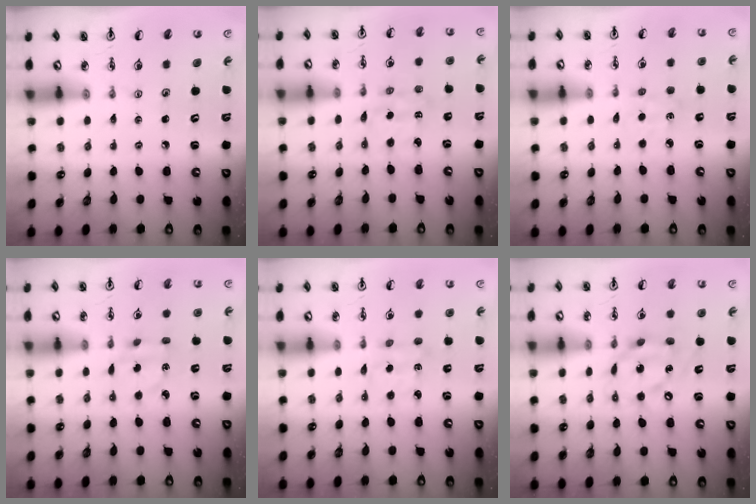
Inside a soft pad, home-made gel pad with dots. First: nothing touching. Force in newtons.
{"total": 1.9, "press": 1.8, "slide": 0.6}
{"total": 3.9, "press": 3.9, "slide": 0.5}
{"total": 3.8, "press": 3.7, "slide": 0.8}
{"total": 3.0, "press": 2.9, "slide": 0.6}
{"total": 14.0, "press": 13.9, "slide": 1.4}